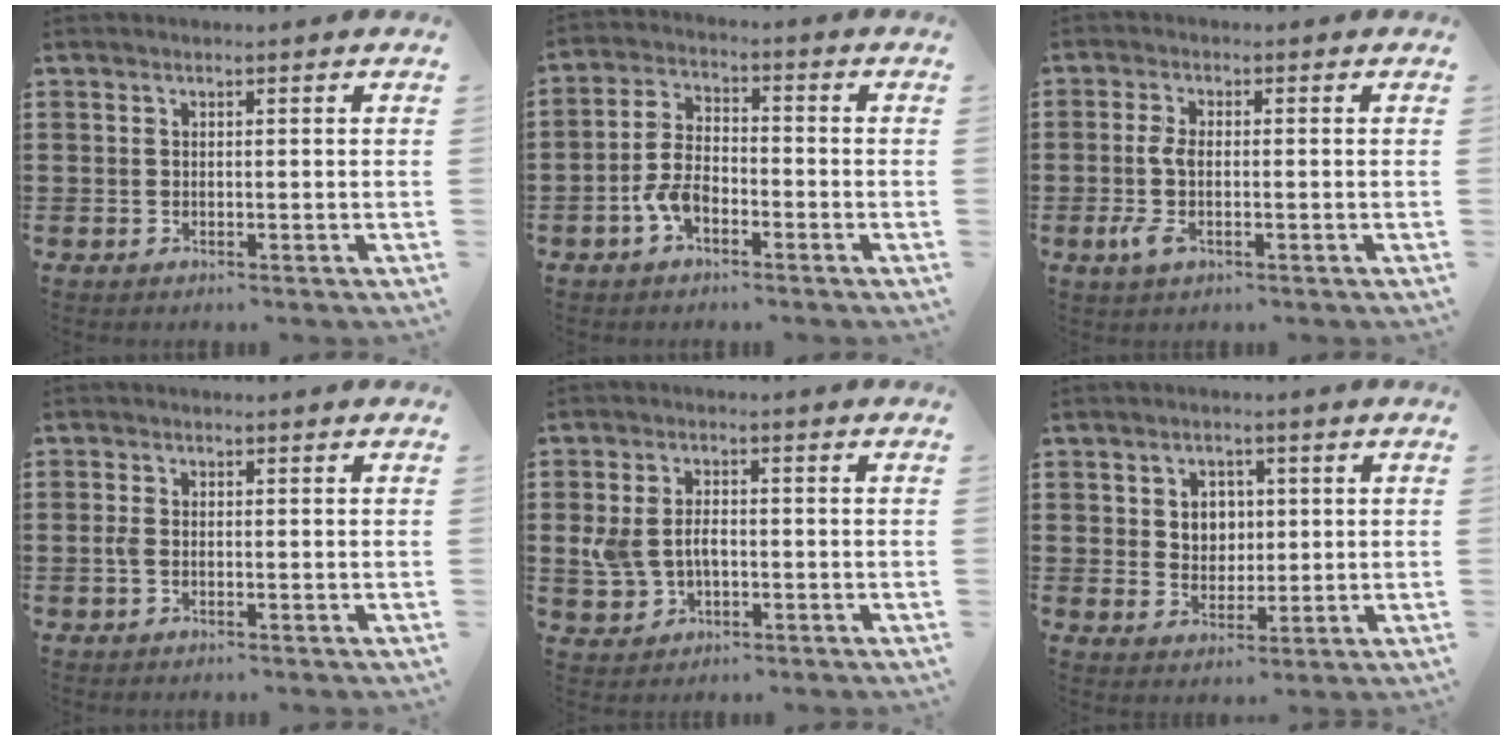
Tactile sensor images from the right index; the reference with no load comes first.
{"total": 5.7, "force": [-2.6, 3.2, 3.9], "torque": [-0.101, 0.003, -0.057]}
{"total": 3.8, "force": [-0.8, 1.4, 3.5], "torque": [-0.093, -0.009, -0.022]}
{"total": 1.4, "force": [-0.3, 0.7, 1.2], "torque": [-0.031, -0.002, -0.009]}
{"total": 4.3, "force": [-0.4, 3.1, 3.0], "torque": [-0.075, 0.004, -0.011]}
{"total": 3.7, "force": [1.1, 3.3, 1.3], "torque": [-0.030, 0.008, 0.015]}